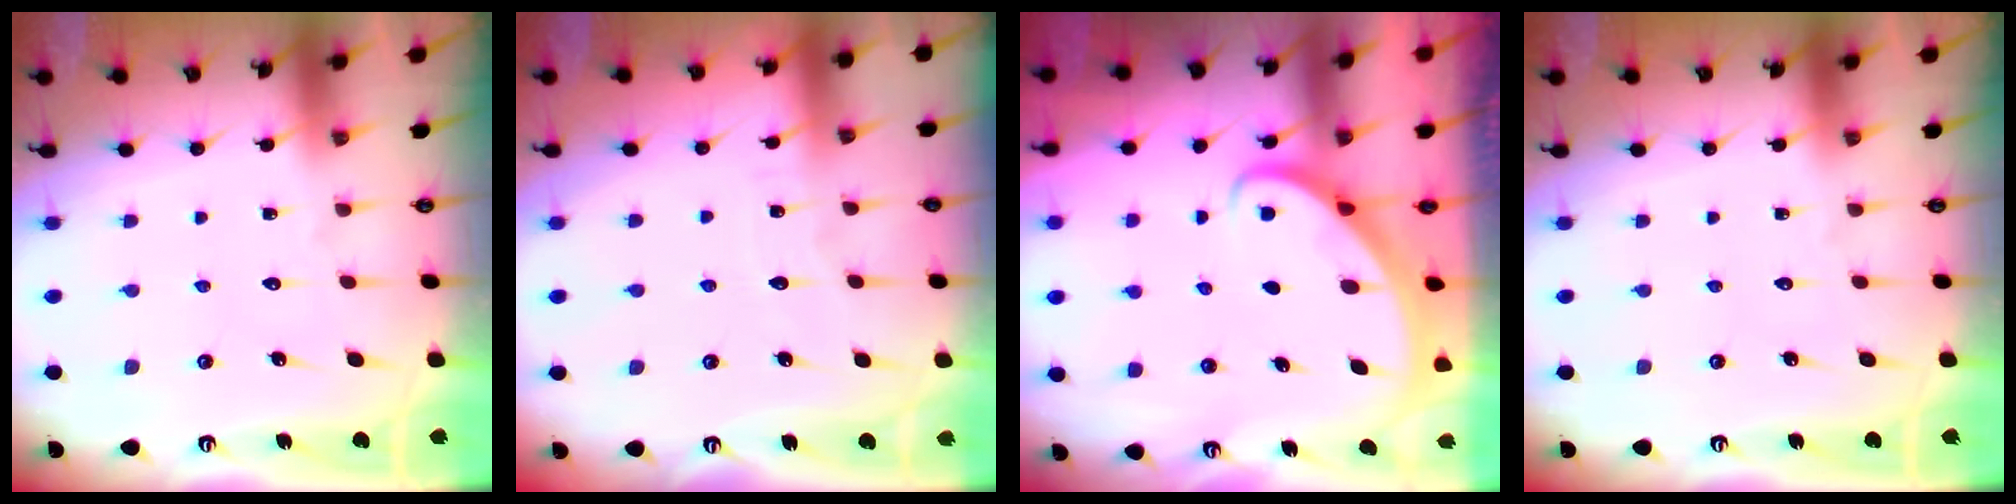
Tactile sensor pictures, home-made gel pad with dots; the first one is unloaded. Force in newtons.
{"total": 2.7, "press": 2.7, "slide": 0.3}
{"total": 2.7, "press": 2.7, "slide": 0.2}
{"total": 0.0}